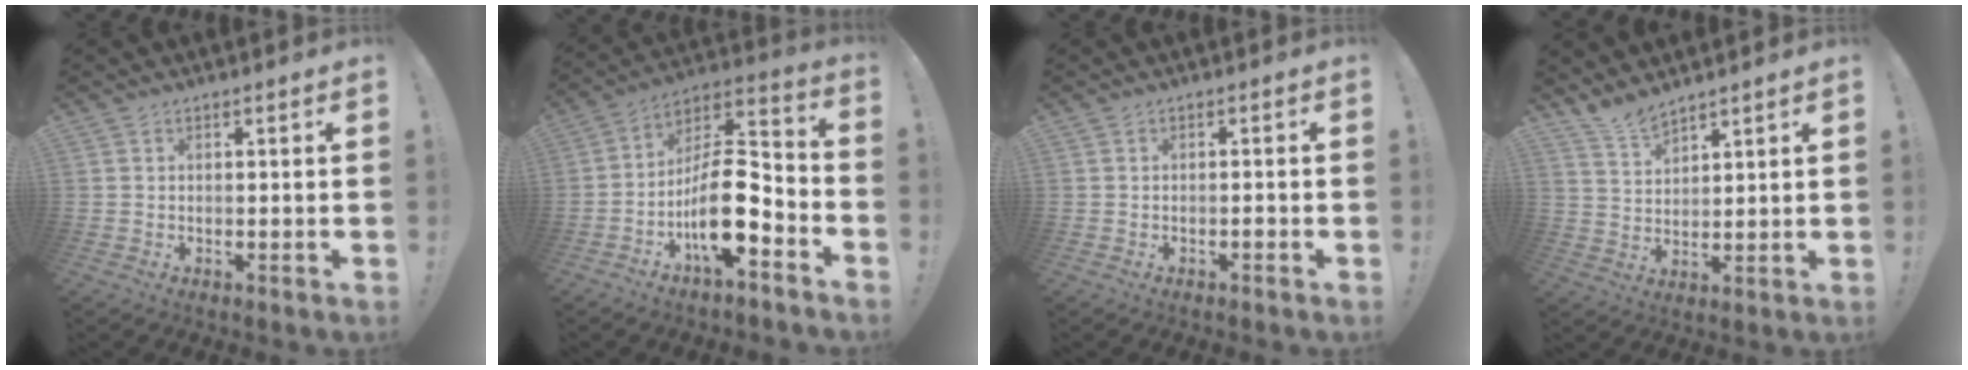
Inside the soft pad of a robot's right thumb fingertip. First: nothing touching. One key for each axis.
{"total": 16.0, "fx": -5.9, "fy": 6.6, "fz": 13.4, "tx": -0.238, "ty": 0.026, "tz": -0.092}
{"total": 1.1, "fx": -0.8, "fy": 0.1, "fz": 0.7, "tx": -0.010, "ty": 0.000, "tz": -0.013}
{"total": 6.4, "fx": 6.0, "fy": 1.5, "fz": 1.6, "tx": -0.033, "ty": -0.040, "tz": 0.113}